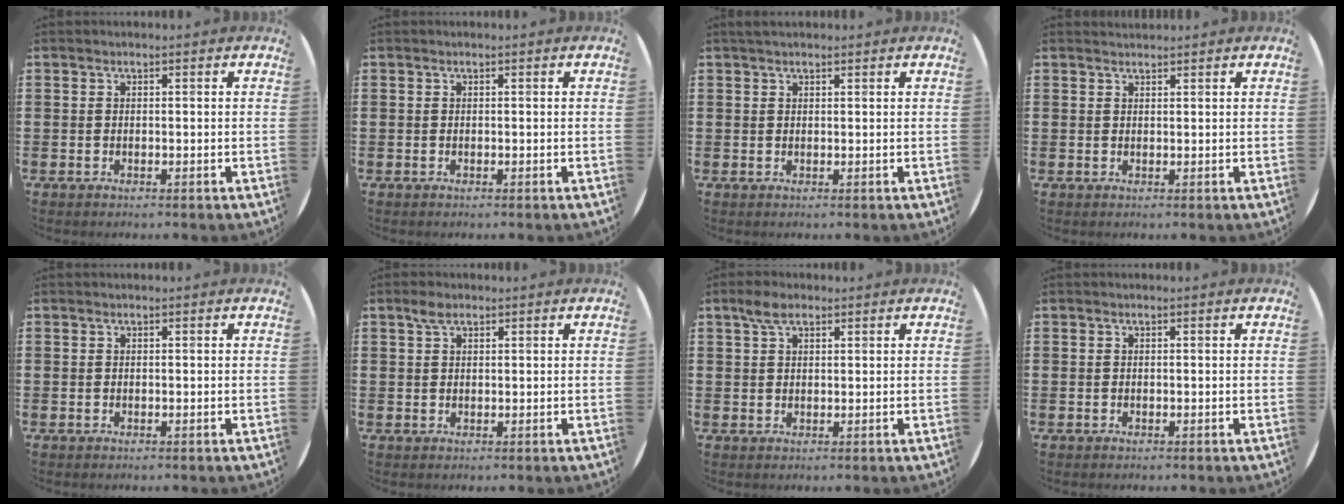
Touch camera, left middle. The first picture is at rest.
{"total": 0.0}
{"total": 1.2, "force": [1.1, 0.4, 0.2], "torque": [0.001, 0.001, 0.019]}
{"total": 0.8, "force": [0.8, 0.1, -0.1], "torque": [0.001, 0.002, 0.016]}
{"total": 0.0}
{"total": 2.1, "force": [1.5, 1.1, 1.0], "torque": [-0.015, 0.002, 0.025]}
{"total": 3.2, "force": [2.2, 1.7, 1.6], "torque": [-0.028, 0.005, 0.039]}
{"total": 0.0}